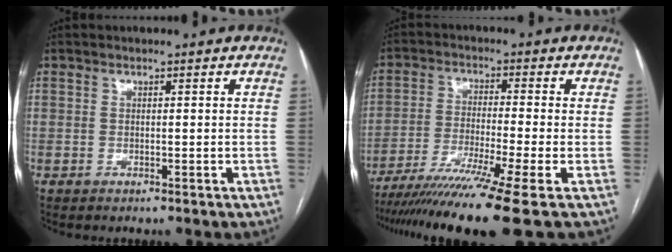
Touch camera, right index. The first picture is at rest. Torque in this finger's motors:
{"motor_torque": [1.58, -0.56, 0.88, 0.21]}